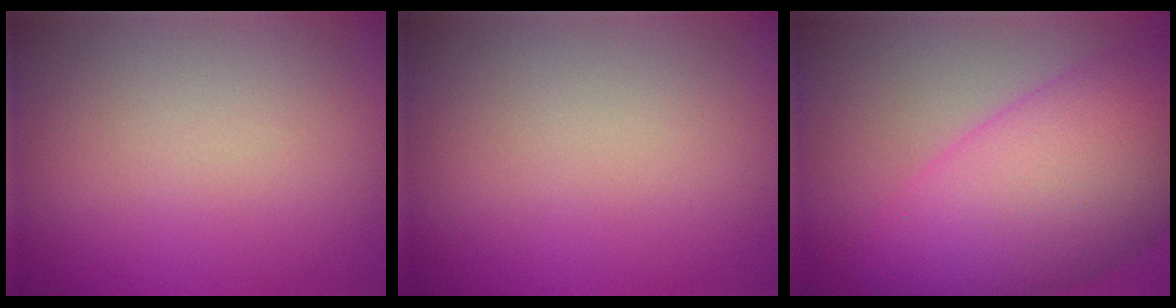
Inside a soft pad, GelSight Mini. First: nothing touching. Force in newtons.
{"total": 0.0}
{"total": 11.4, "press": 11.4, "slide": 0.3}